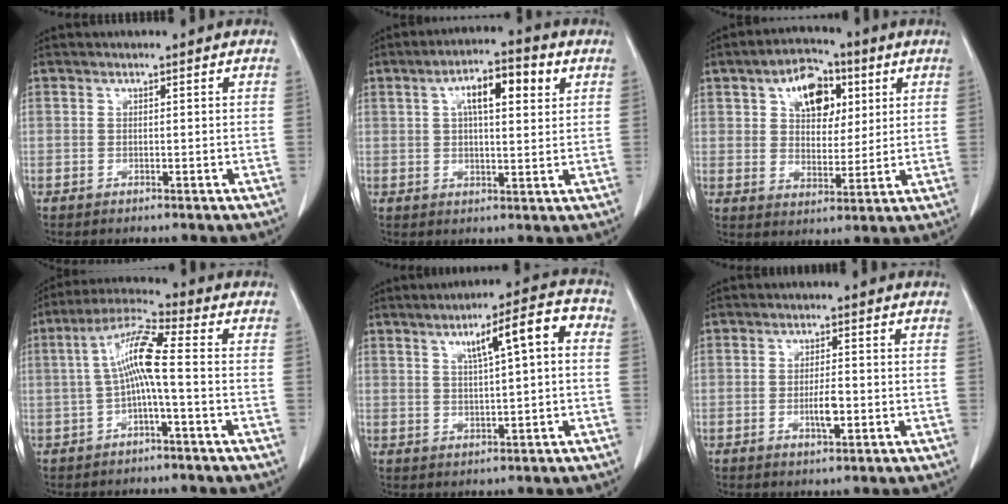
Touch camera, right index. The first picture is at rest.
{"total": 8.5, "force": [3.0, 2.4, 7.5], "torque": [-0.127, 0.020, 0.044]}
{"total": 10.0, "force": [4.0, 6.2, 6.8], "torque": [-0.113, 0.024, 0.067]}
{"total": 8.1, "force": [-0.5, 0.3, 8.1], "torque": [-0.156, 0.023, -0.014]}
{"total": 8.0, "force": [1.9, 1.1, 7.7], "torque": [-0.114, 0.023, 0.025]}
{"total": 3.4, "force": [-0.9, 0.8, 3.2], "torque": [-0.060, -0.001, -0.013]}